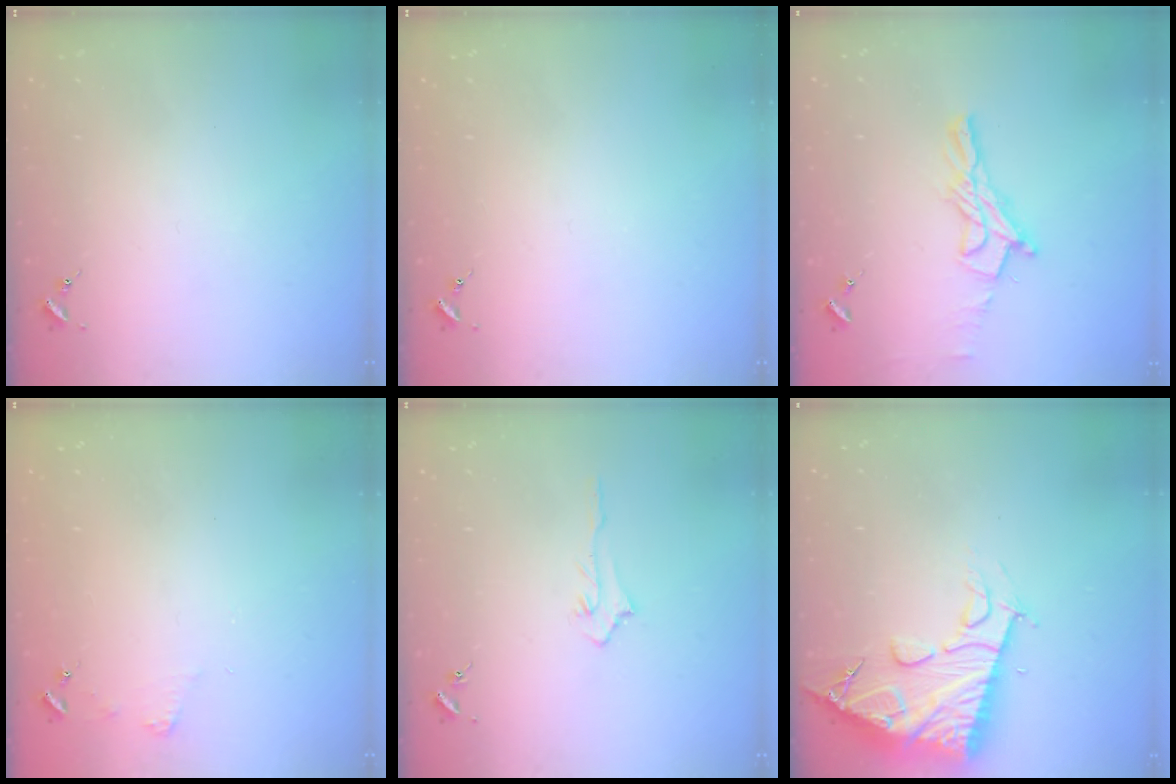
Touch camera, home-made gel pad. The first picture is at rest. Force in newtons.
{"total": 0.0}
{"total": 12.4, "press": 12.3, "slide": 0.9}
{"total": 4.5, "press": 4.5, "slide": 0.5}
{"total": 3.9, "press": 3.9, "slide": 0.7}
{"total": 14.3, "press": 14.2, "slide": 1.3}